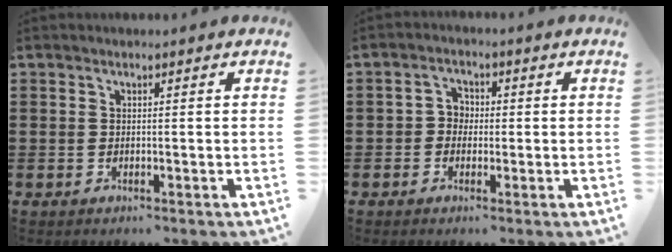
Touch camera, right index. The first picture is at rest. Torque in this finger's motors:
{"motor_torque": [0.24, 0.28, 0.27, 0.06]}